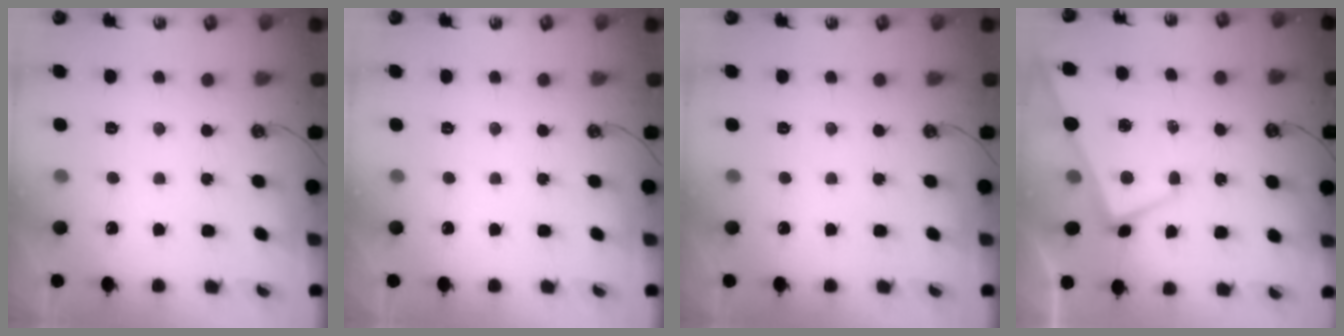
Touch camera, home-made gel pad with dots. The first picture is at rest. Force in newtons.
{"total": 0.0}
{"total": 0.0}
{"total": 1.6, "press": 1.4, "slide": 0.7}